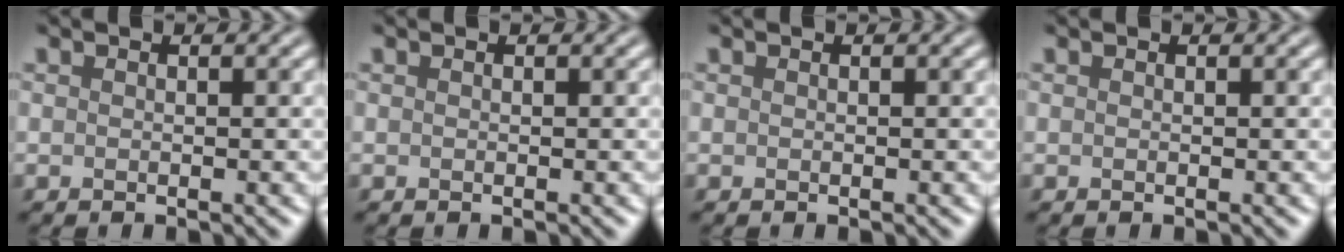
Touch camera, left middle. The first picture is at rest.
{"total": 0.0}
{"total": 0.0}
{"total": 0.0}